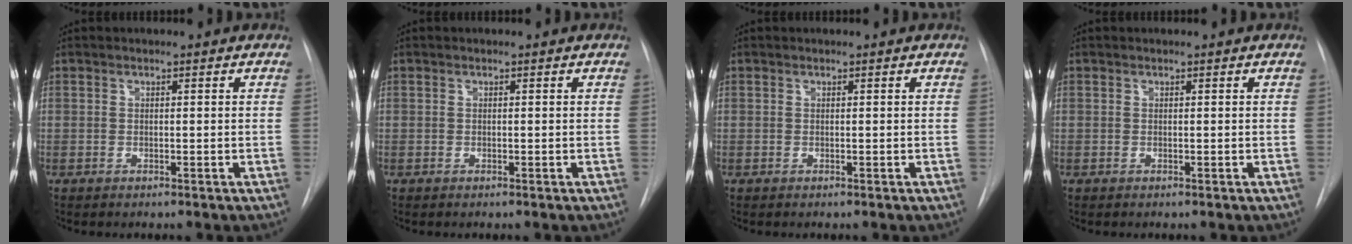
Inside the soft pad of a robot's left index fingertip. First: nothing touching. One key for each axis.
{"total": 0.0}
{"total": 0.0}
{"total": 0.0}